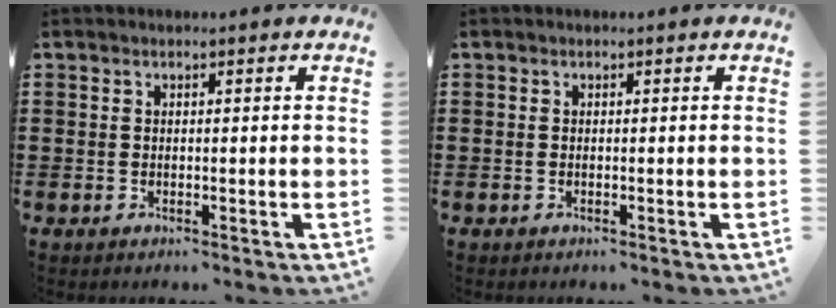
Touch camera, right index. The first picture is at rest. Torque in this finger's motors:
{"motor_torque": [0.98, 1.16, -0.02, -0.01]}